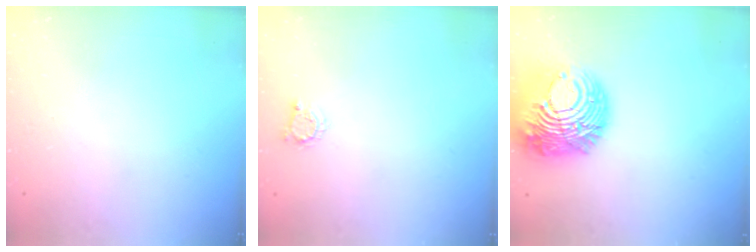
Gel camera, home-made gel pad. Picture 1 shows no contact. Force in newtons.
{"total": 3.4, "press": 3.4, "slide": 0.5}
{"total": 18.9, "press": 18.8, "slide": 2.3}